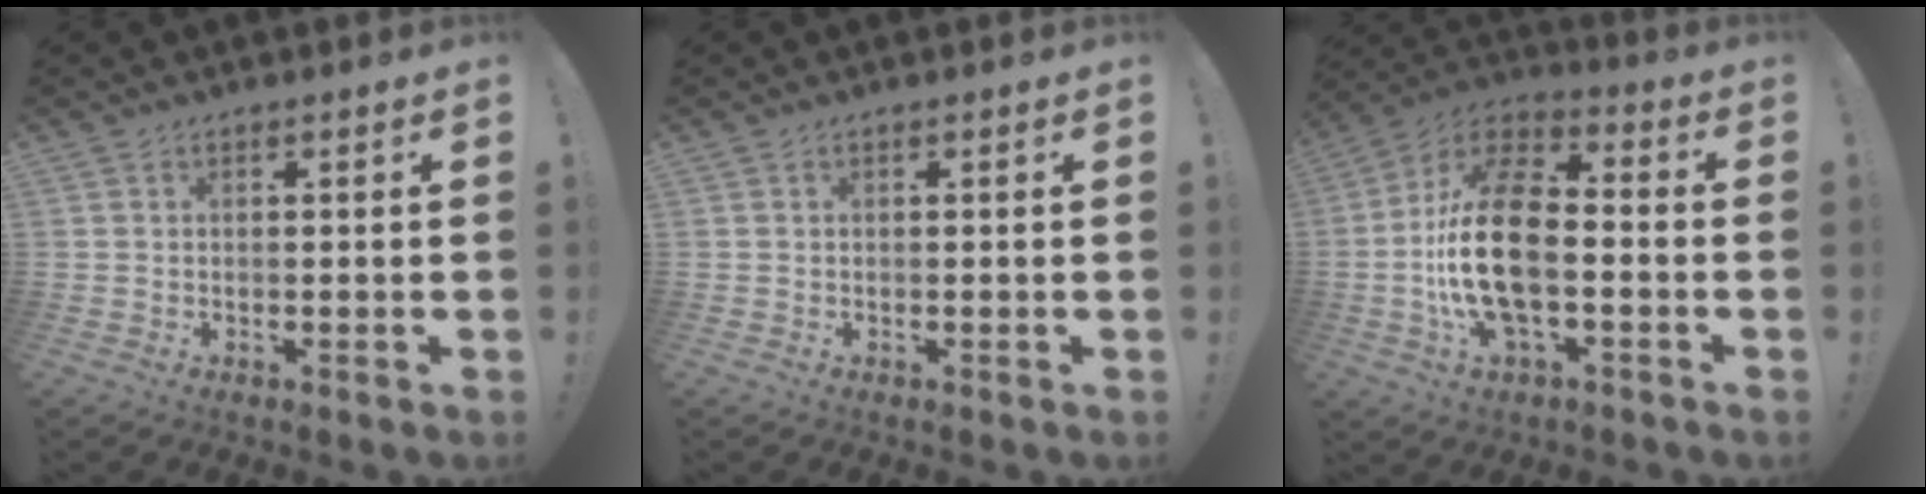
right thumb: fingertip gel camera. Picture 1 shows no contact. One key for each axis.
{"total": 0.0}
{"total": 20.9, "fx": -2.9, "fy": 10.6, "fz": 17.8, "tx": -0.351, "ty": 0.018, "tz": -0.048}